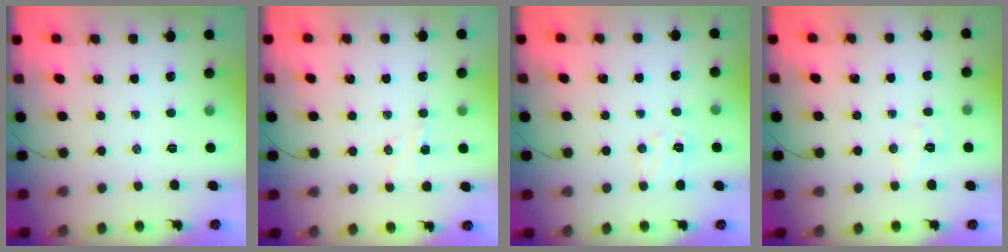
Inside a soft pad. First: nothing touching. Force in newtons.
{"total": 3.9, "press": 3.8, "slide": 0.8}
{"total": 6.8, "press": 6.6, "slide": 1.4}
{"total": 5.8, "press": 5.7, "slide": 1.0}